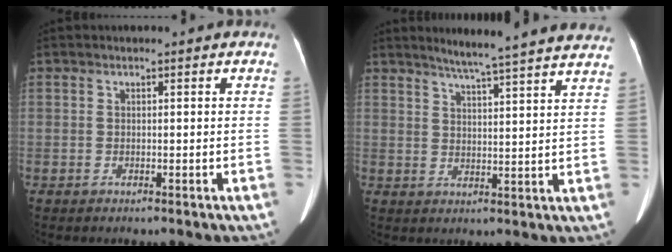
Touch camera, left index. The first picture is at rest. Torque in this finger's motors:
{"motor_torque": [0.19, -0.50, 0.00, 0.05]}